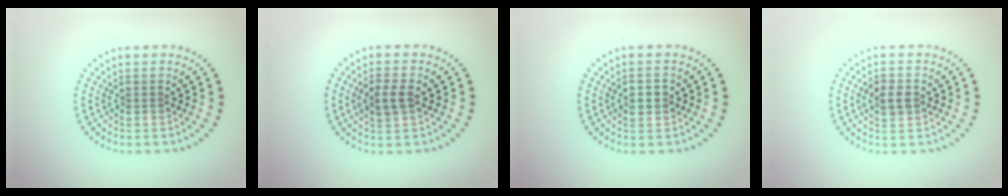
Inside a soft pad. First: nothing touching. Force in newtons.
{"total": 2.5, "press": 2.5, "slide": 0.4}
{"total": 2.3, "press": 2.2, "slide": 0.1}
{"total": 2.2, "press": 2.2, "slide": 0.2}